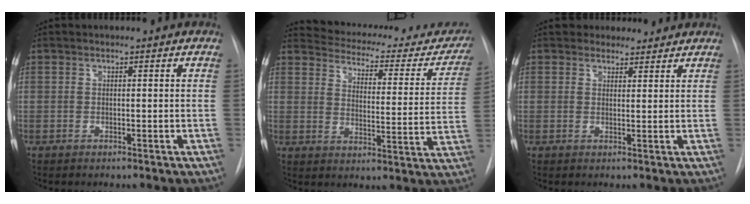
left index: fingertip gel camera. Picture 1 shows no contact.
{"total": 22.7, "force": [20.6, 6.6, 7.0], "torque": [-0.089, -0.055, 0.237]}
{"total": 3.4, "force": [2.9, 1.8, -0.2], "torque": [0.015, 0.003, 0.035]}